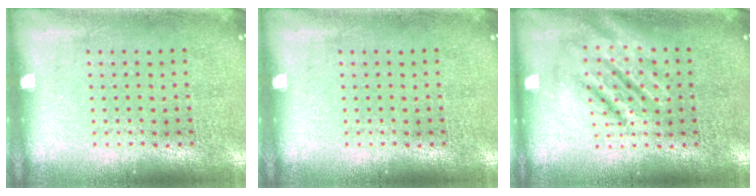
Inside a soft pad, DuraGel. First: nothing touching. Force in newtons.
{"total": 0.0}
{"total": 2.2, "press": 2.2, "slide": 0.3}